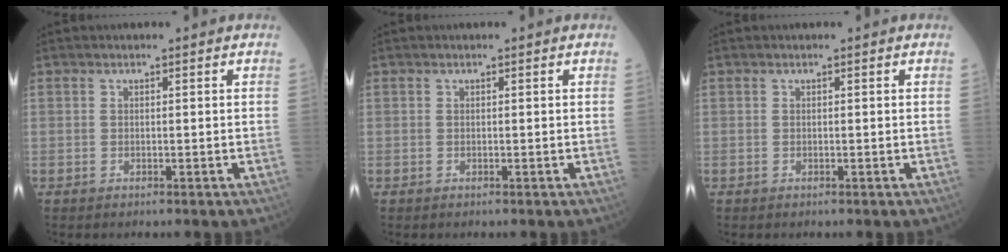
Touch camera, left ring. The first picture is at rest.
{"total": 0.0}
{"total": 0.0}